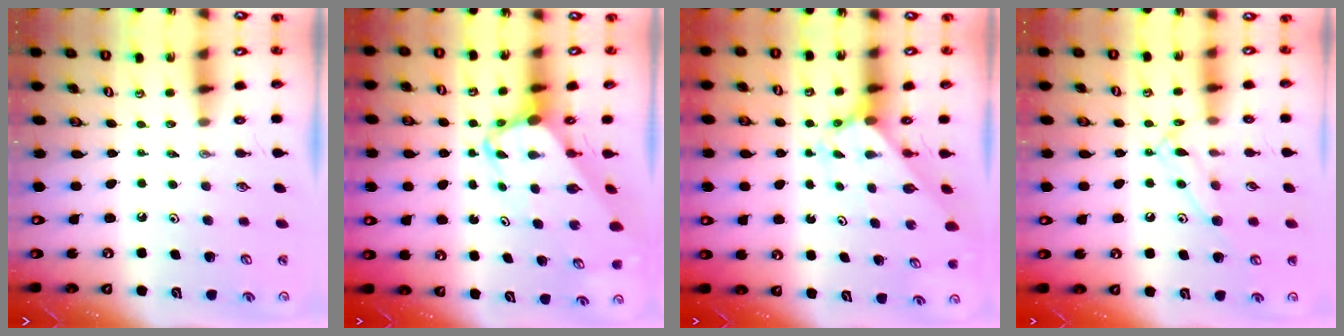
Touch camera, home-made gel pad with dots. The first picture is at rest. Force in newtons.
{"total": 6.2, "press": 6.2, "slide": 0.6}
{"total": 2.1, "press": 2.1, "slide": 0.2}
{"total": 11.5, "press": 11.5, "slide": 0.7}